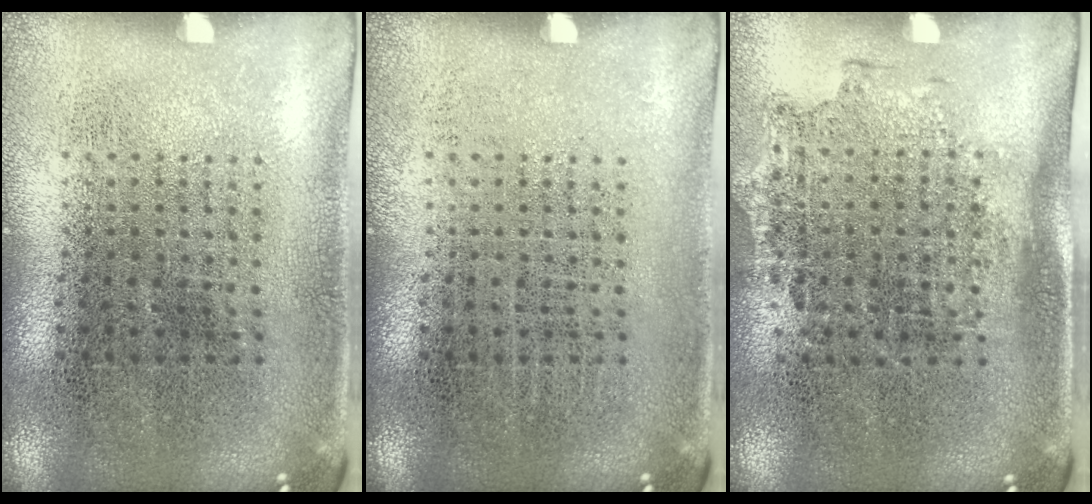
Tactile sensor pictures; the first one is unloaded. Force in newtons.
{"total": 0.0}
{"total": 1.3, "press": 1.1, "slide": 0.7}